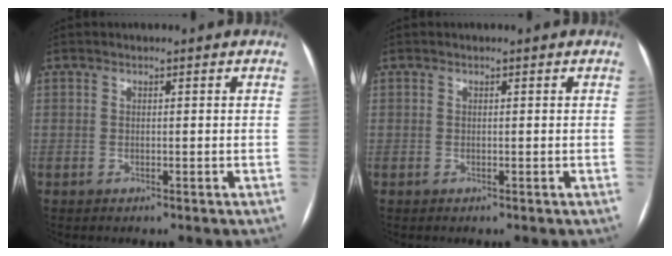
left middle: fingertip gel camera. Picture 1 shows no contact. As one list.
[{"total": 0.0}]